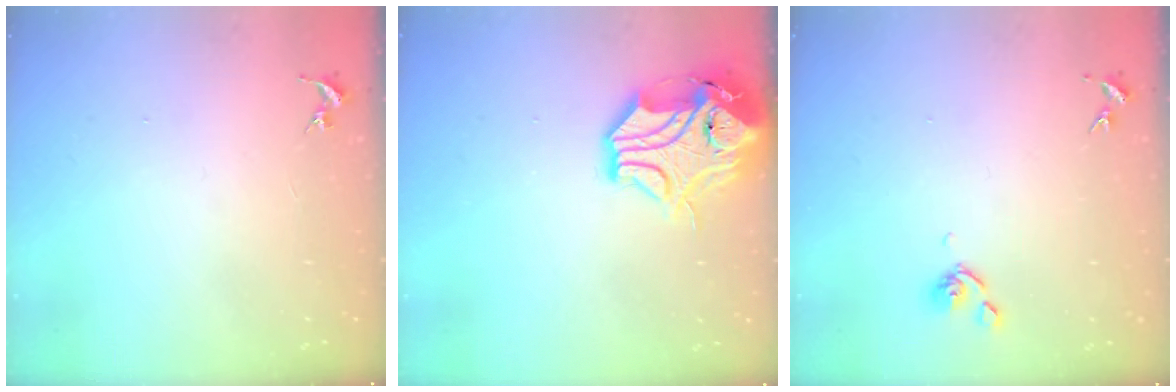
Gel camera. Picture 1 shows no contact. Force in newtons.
{"total": 14.6, "press": 14.5, "slide": 1.7}
{"total": 5.8, "press": 5.7, "slide": 1.1}